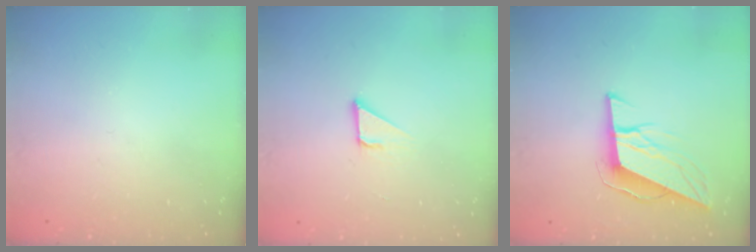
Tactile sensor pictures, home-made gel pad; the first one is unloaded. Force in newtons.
{"total": 2.1, "press": 2.1, "slide": 0.0}
{"total": 9.9, "press": 9.5, "slide": 2.7}